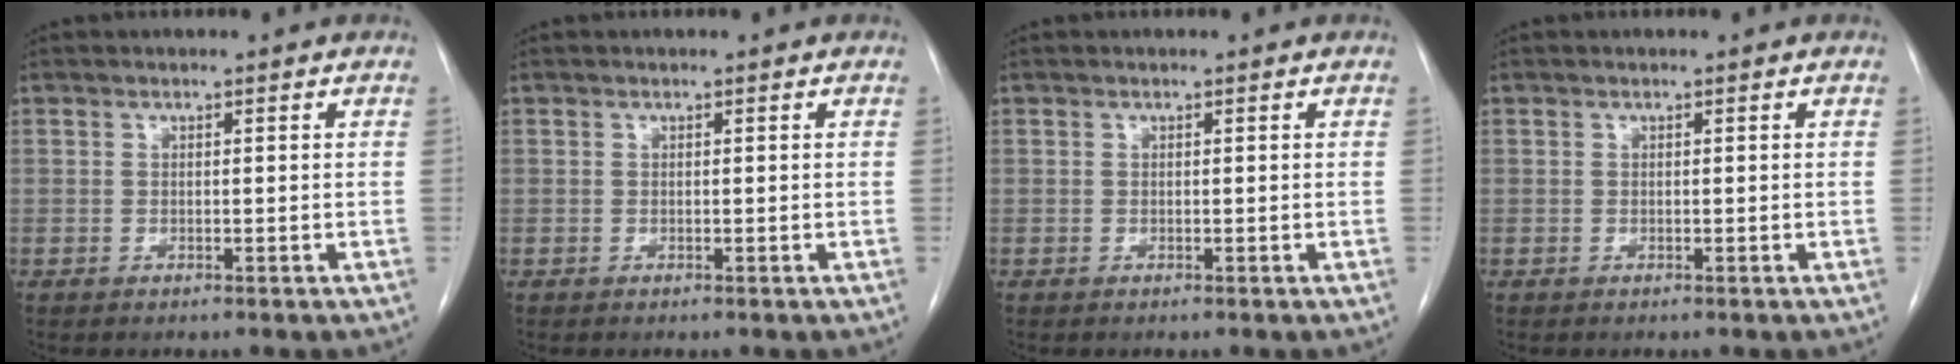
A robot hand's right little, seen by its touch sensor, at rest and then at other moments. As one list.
[{"total": 0.0}, {"total": 0.0}, {"total": 0.0}]